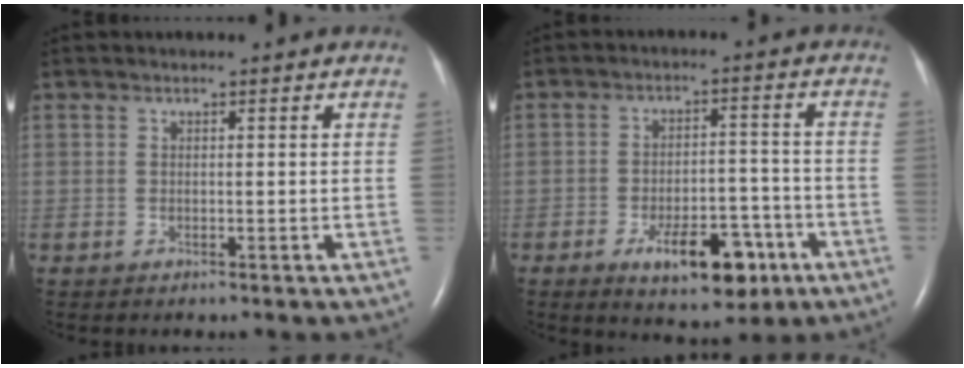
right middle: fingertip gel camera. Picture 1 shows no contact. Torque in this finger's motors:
{"motor_torque": [1.28, -0.86, 0.21, 0.06]}